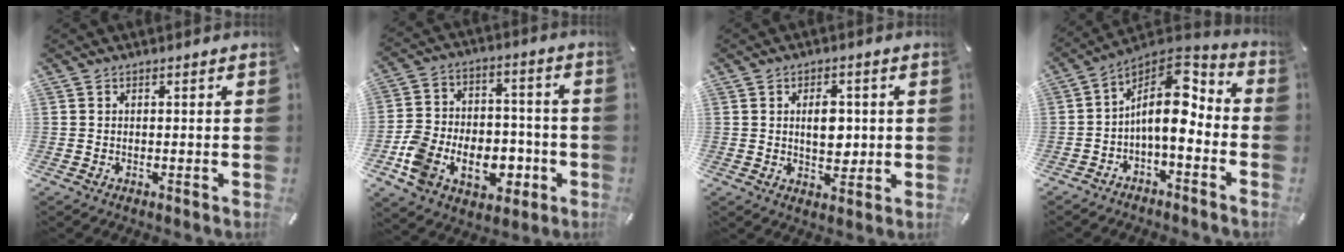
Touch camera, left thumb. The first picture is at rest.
{"total": 15.4, "force": [-5.3, 11.6, 8.5], "torque": [-0.146, 0.027, -0.086]}
{"total": 6.9, "force": [0.7, 4.6, 5.2], "torque": [-0.065, -0.006, 0.006]}
{"total": 12.6, "force": [-0.4, 6.9, 10.5], "torque": [-0.183, -0.015, -0.013]}